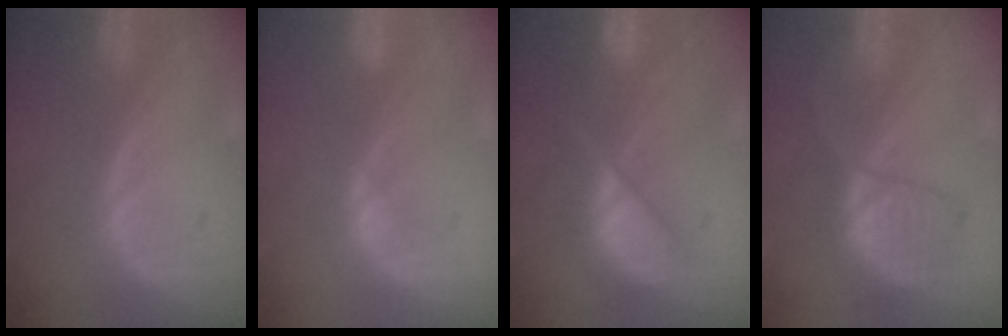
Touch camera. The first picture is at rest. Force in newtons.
{"total": 1.9, "press": 1.7, "slide": 0.9}
{"total": 7.2, "press": 7.2, "slide": 0.2}
{"total": 7.2, "press": 7.2, "slide": 0.3}